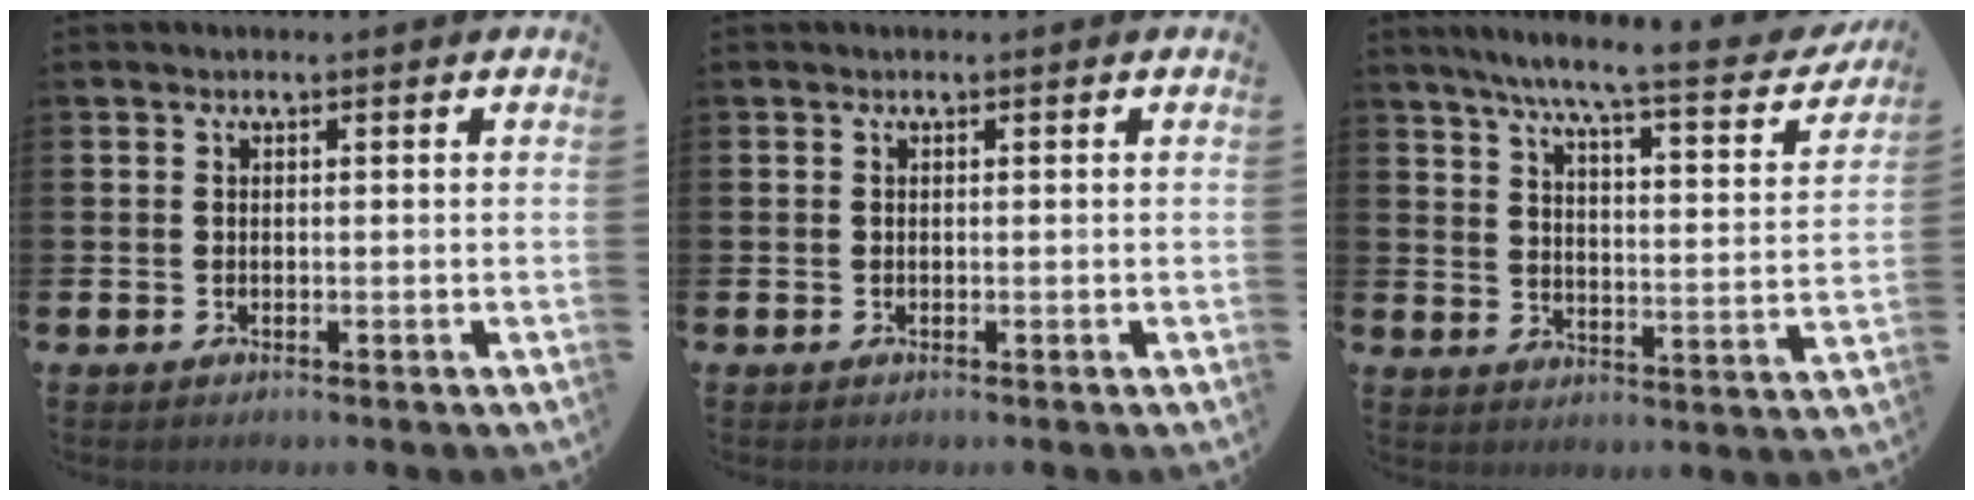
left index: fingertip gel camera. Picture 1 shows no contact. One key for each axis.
{"total": 0.0}
{"total": 8.1, "fx": 6.9, "fy": 0.6, "fz": 4.2, "tx": -0.097, "ty": -0.051, "tz": 0.108}